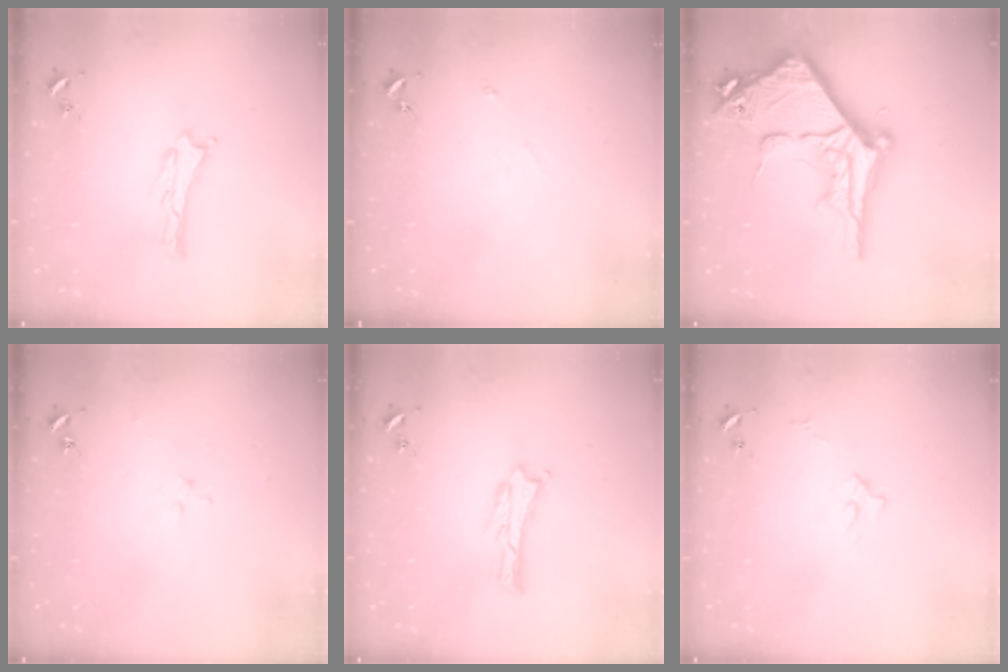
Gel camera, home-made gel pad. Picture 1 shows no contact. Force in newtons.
{"total": 2.5, "press": 2.5, "slide": 0.2}
{"total": 13.6, "press": 13.6, "slide": 1.4}
{"total": 2.5, "press": 2.5, "slide": 0.3}
{"total": 0.0}
{"total": 2.7, "press": 2.7, "slide": 0.3}